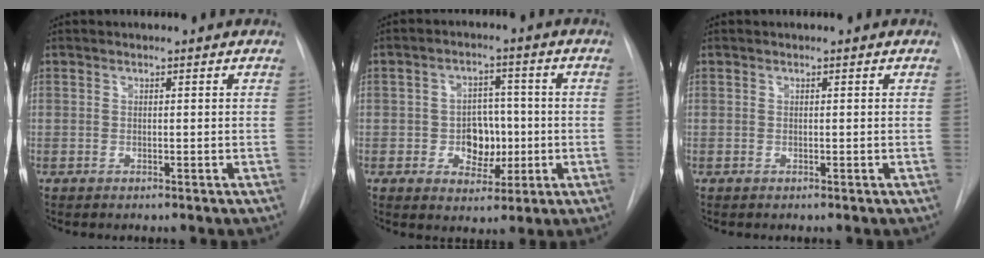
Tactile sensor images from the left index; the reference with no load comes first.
{"total": 6.5, "force": [-1.3, 4.7, 4.3], "torque": [-0.062, 0.010, -0.015]}
{"total": 0.0}